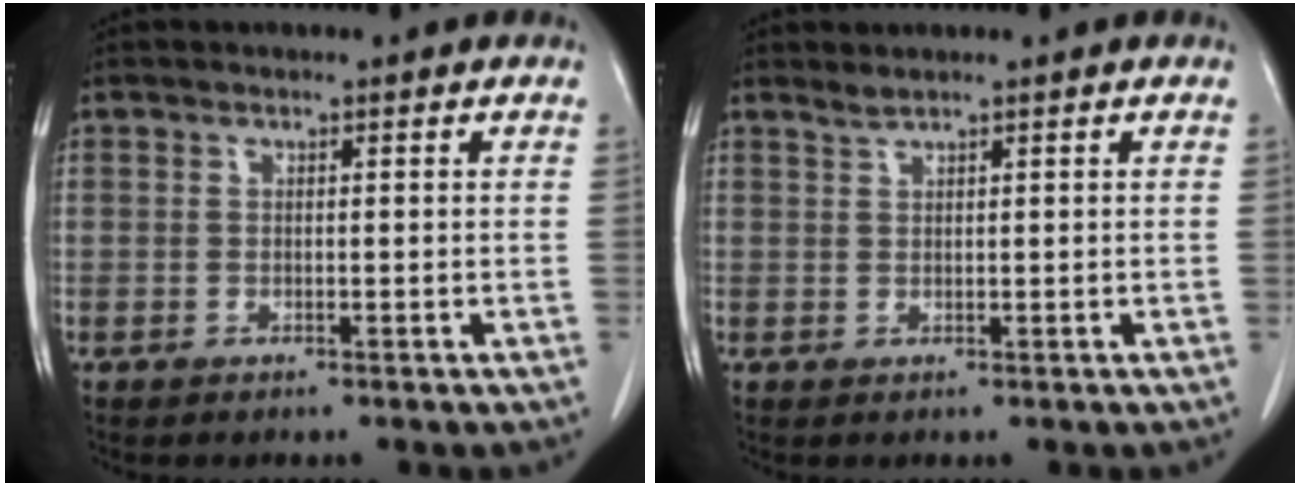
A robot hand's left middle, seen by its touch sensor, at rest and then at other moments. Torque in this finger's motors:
{"motor_torque": [0.16, -0.36, -0.04, 0.00]}